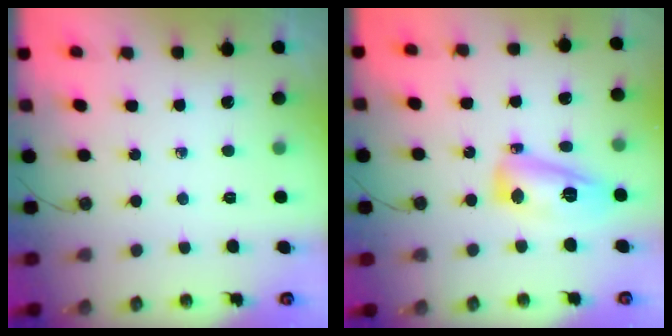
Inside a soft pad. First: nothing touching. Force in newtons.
{"total": 13.8, "press": 13.7, "slide": 1.2}